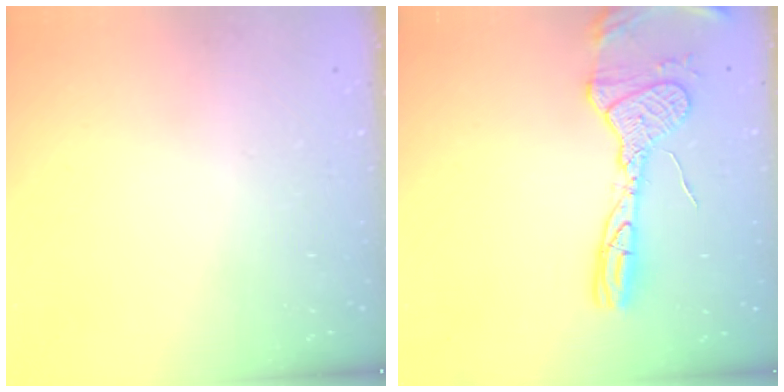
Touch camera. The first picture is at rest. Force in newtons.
{"total": 14.2, "press": 14.2, "slide": 1.3}